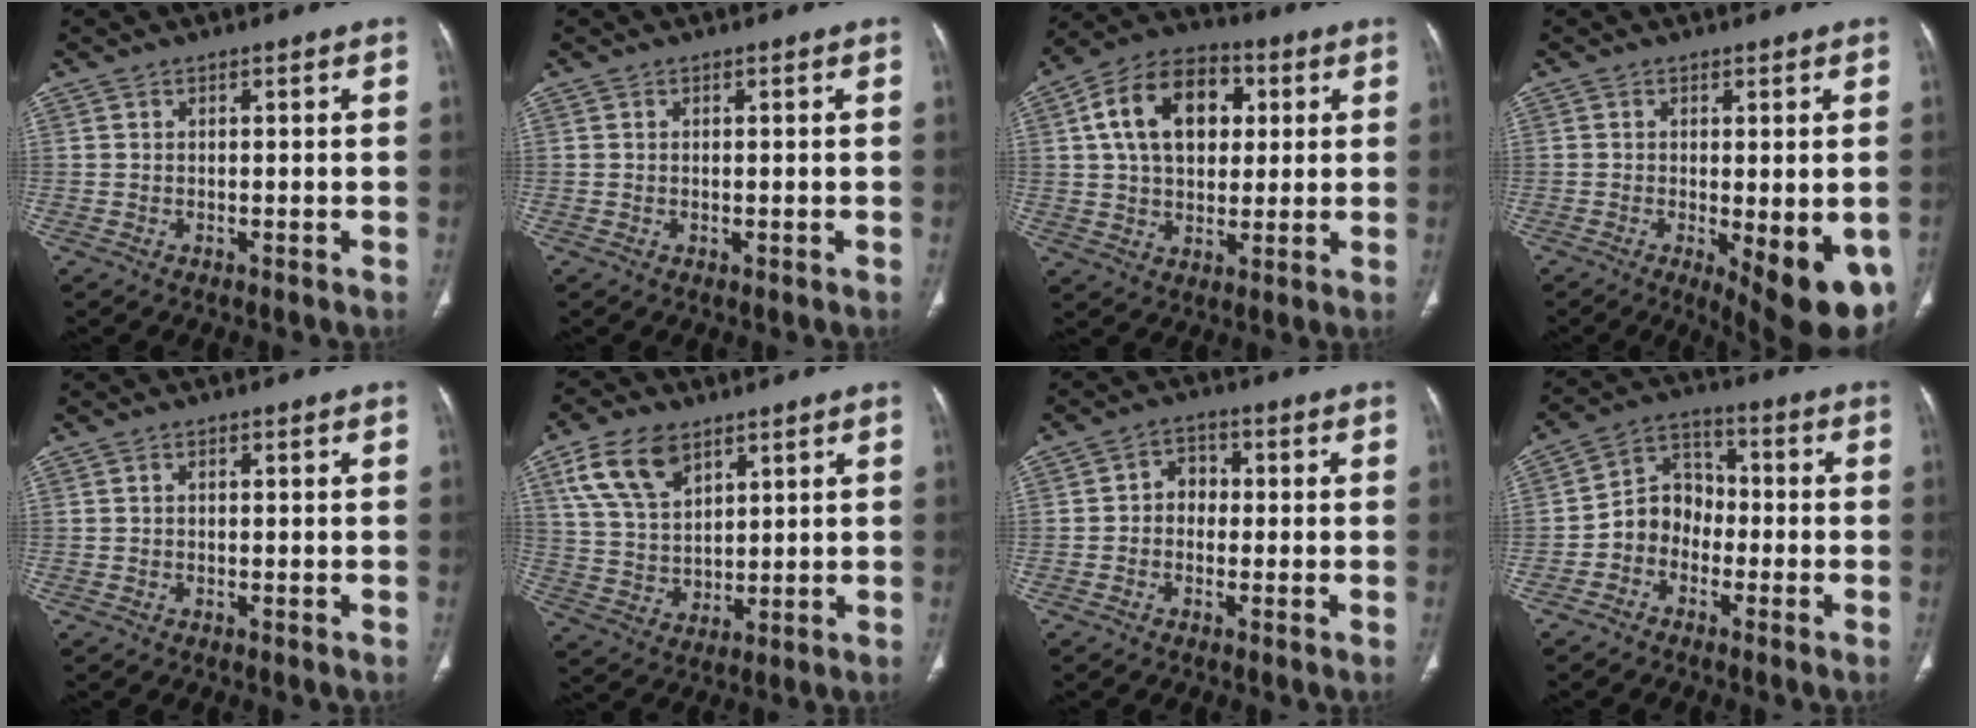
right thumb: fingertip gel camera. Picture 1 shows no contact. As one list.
[{"total": 0.0}, {"total": 16.6, "force": [4.1, 11.2, 11.5], "torque": [-0.168, 0.010, 0.064]}, {"total": 12.8, "force": [-4.3, 4.3, 11.2], "torque": [-0.121, -0.018, -0.047]}, {"total": 0.0}, {"total": 12.2, "force": [6.6, 7.6, 7.0], "torque": [-0.112, -0.022, 0.136]}, {"total": 4.3, "force": [-0.3, 3.6, 2.3], "torque": [-0.013, 0.019, -0.016]}, {"total": 7.7, "force": [-2.5, 6.5, 3.3], "torque": [-0.025, 0.038, -0.059]}]